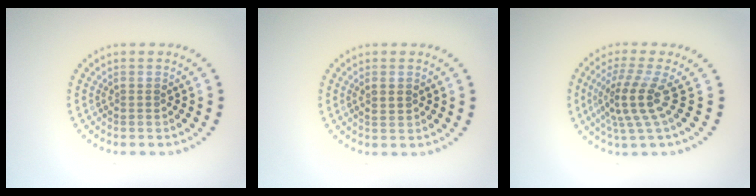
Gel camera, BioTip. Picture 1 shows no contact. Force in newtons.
{"total": 0.9, "press": 0.9, "slide": 0.2}
{"total": 3.9, "press": 2.7, "slide": 2.8}